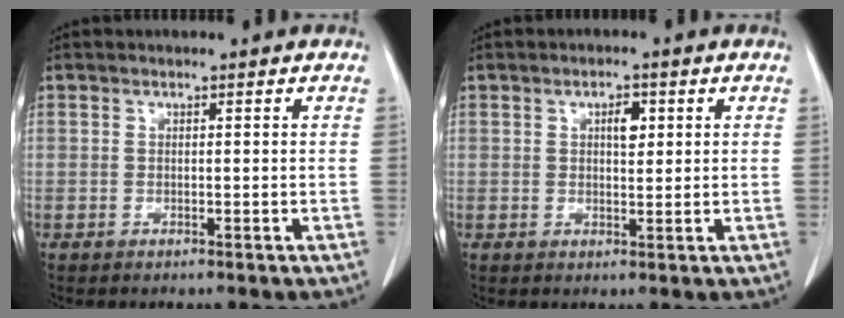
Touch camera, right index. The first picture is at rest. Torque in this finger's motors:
{"motor_torque": [0.17, 0.08, 0.06, 0.02]}